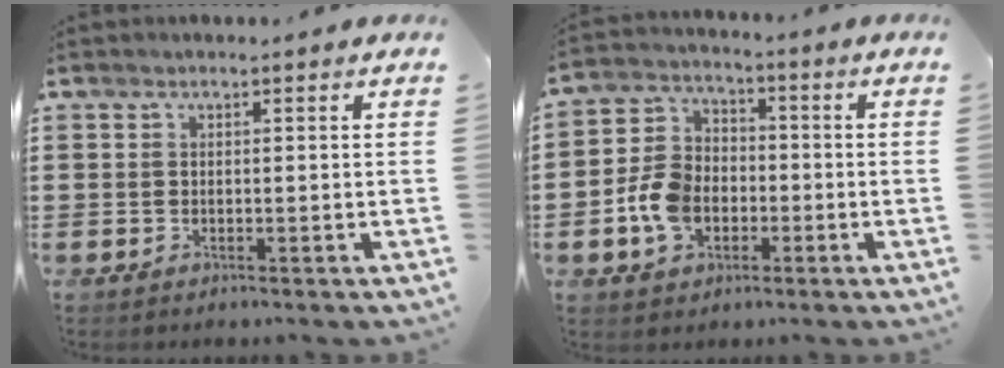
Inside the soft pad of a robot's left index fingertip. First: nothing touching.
{"total": 7.8, "force": [-2.4, 5.9, 4.5], "torque": [-0.116, 0.013, -0.050]}